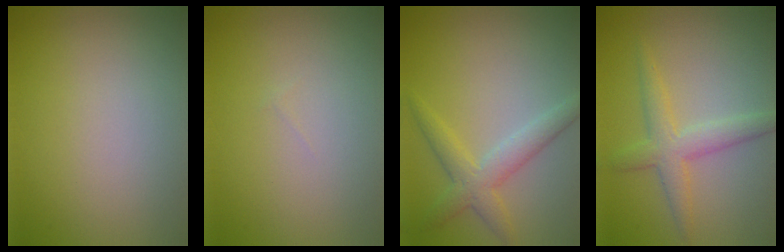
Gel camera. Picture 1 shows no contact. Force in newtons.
{"total": 0.0}
{"total": 3.3, "press": 3.3, "slide": 0.2}
{"total": 3.2, "press": 3.2, "slide": 0.1}